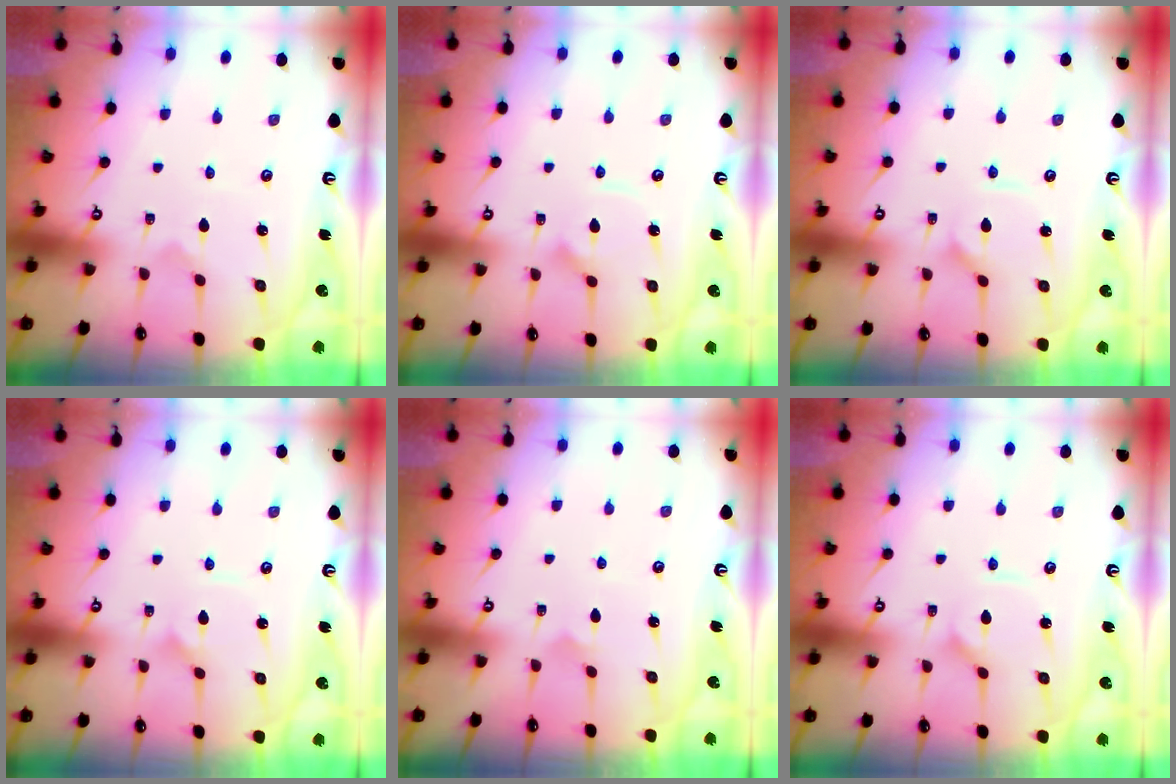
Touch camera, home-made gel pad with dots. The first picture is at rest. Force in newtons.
{"total": 4.7, "press": 4.7, "slide": 0.4}
{"total": 2.6, "press": 2.6, "slide": 0.4}
{"total": 1.5, "press": 1.5, "slide": 0.0}
{"total": 2.7, "press": 2.7, "slide": 0.1}
{"total": 2.6, "press": 2.6, "slide": 0.4}